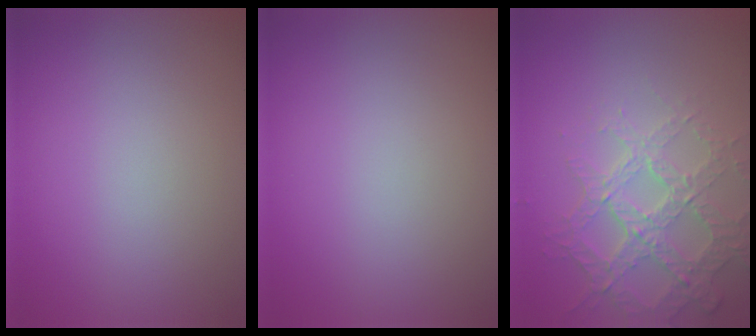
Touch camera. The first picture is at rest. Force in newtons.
{"total": 0.0}
{"total": 3.9, "press": 3.8, "slide": 0.9}